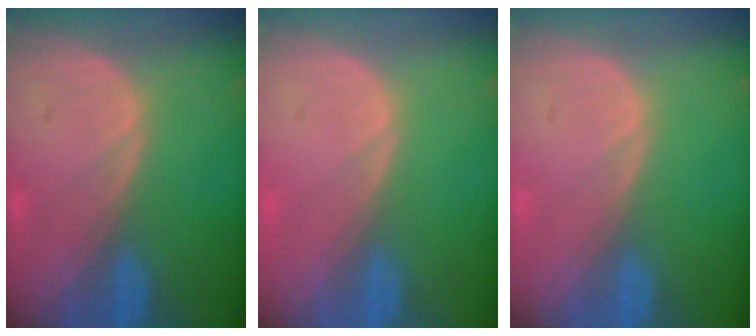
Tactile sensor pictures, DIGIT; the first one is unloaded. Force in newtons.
{"total": 0.5, "press": 0.0, "slide": 0.5}
{"total": 0.0}